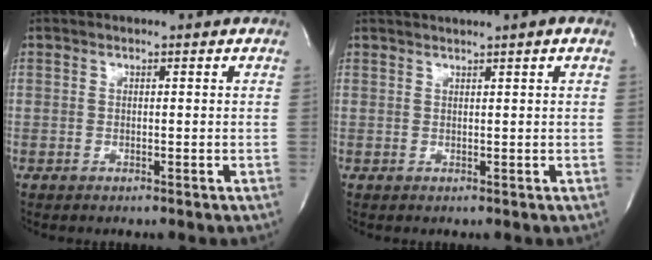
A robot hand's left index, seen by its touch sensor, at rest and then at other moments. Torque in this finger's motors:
{"motor_torque": [0.22, -0.19, 0.52, 0.11]}